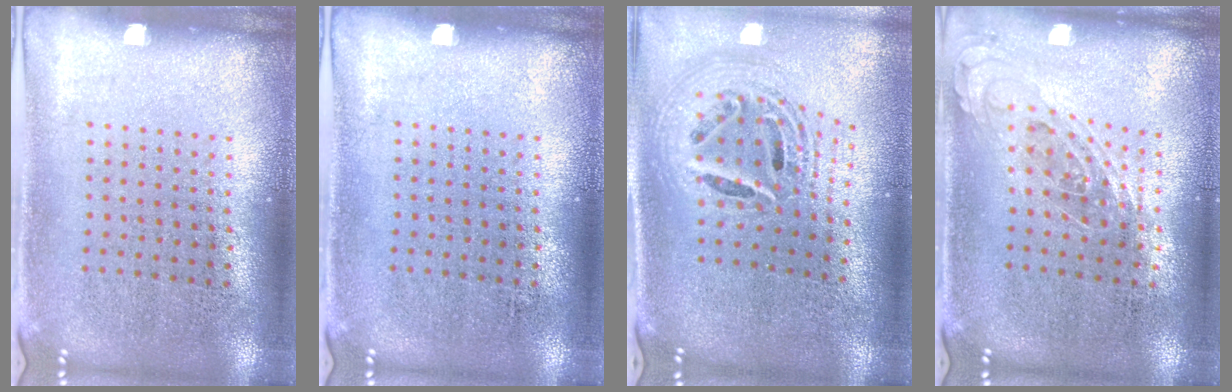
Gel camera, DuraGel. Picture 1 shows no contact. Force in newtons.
{"total": 0.0}
{"total": 2.3, "press": 1.7, "slide": 1.5}
{"total": 0.7, "press": 0.7, "slide": 0.3}